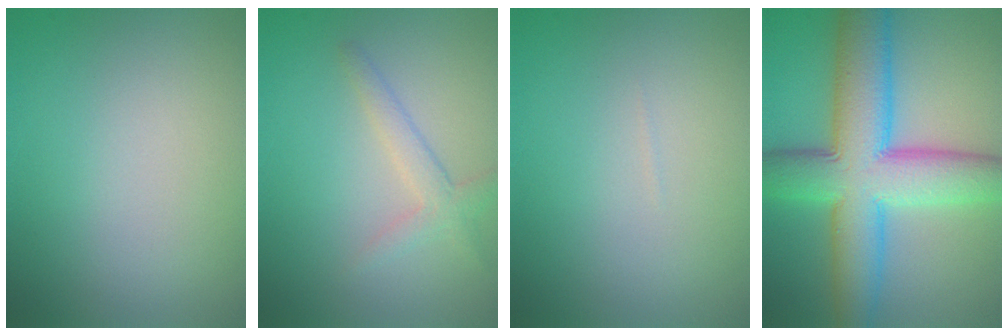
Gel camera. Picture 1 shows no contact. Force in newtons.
{"total": 2.0, "press": 2.0, "slide": 0.1}
{"total": 0.0}
{"total": 10.4, "press": 10.4, "slide": 0.4}